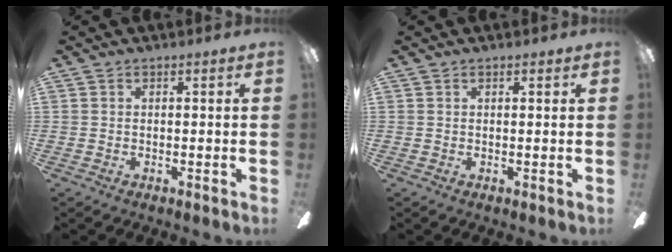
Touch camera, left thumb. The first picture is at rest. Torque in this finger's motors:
{"motor_torque": [0.26, -0.26, 0.21, -0.10, -0.05]}